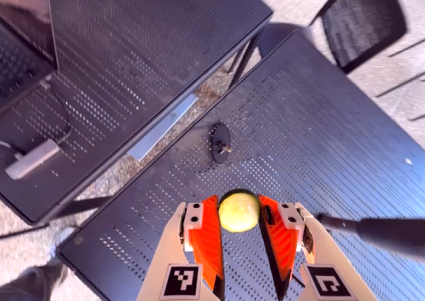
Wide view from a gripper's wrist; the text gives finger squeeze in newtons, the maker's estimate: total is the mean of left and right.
{"total": 9.6, "left": 9.9, "right": 9.4}